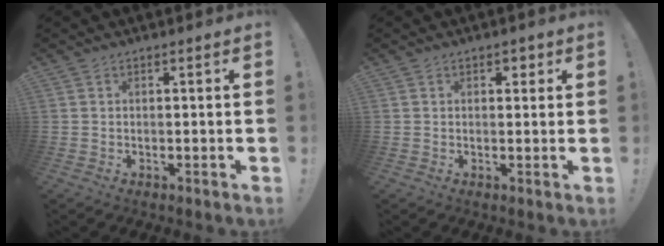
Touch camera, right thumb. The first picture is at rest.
{"total": 1.6, "force": [0.8, 1.3, 0.6], "torque": [-0.006, 0.001, 0.012]}